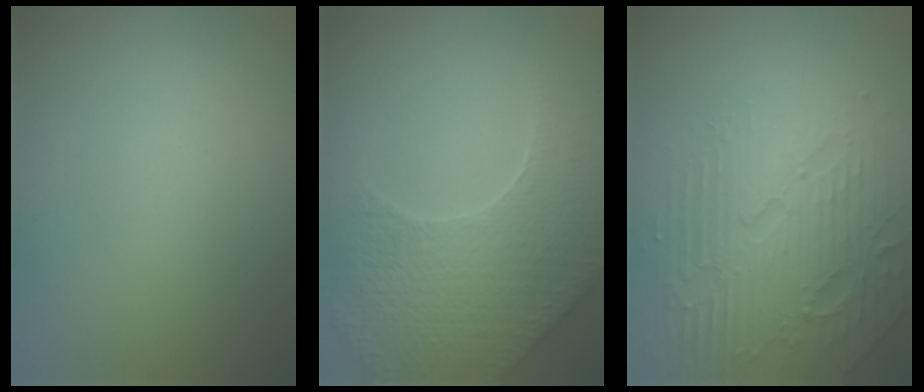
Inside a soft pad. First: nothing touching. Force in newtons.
{"total": 7.9, "press": 5.9, "slide": 5.3}
{"total": 5.1, "press": 4.9, "slide": 1.2}